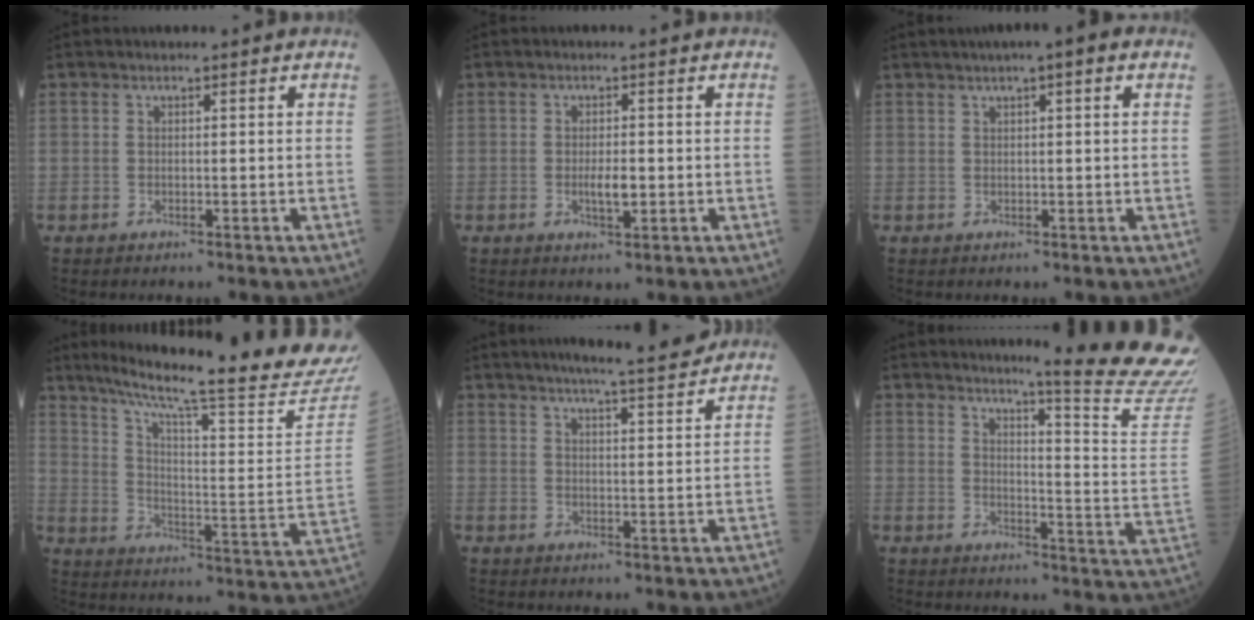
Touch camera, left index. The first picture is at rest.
{"total": 2.7, "force": [-0.4, 0.8, 2.6], "torque": [-0.050, -0.001, -0.004]}
{"total": 4.7, "force": [2.6, 0.5, 3.9], "torque": [-0.060, 0.023, 0.036]}
{"total": 26.7, "force": [23.7, -0.9, 12.2], "torque": [-0.196, -0.100, 0.312]}
{"total": 10.2, "force": [9.1, 0.1, 4.7], "torque": [-0.071, 0.004, 0.117]}
{"total": 18.1, "force": [17.0, -3.1, 5.7], "torque": [-0.087, -0.158, 0.187]}